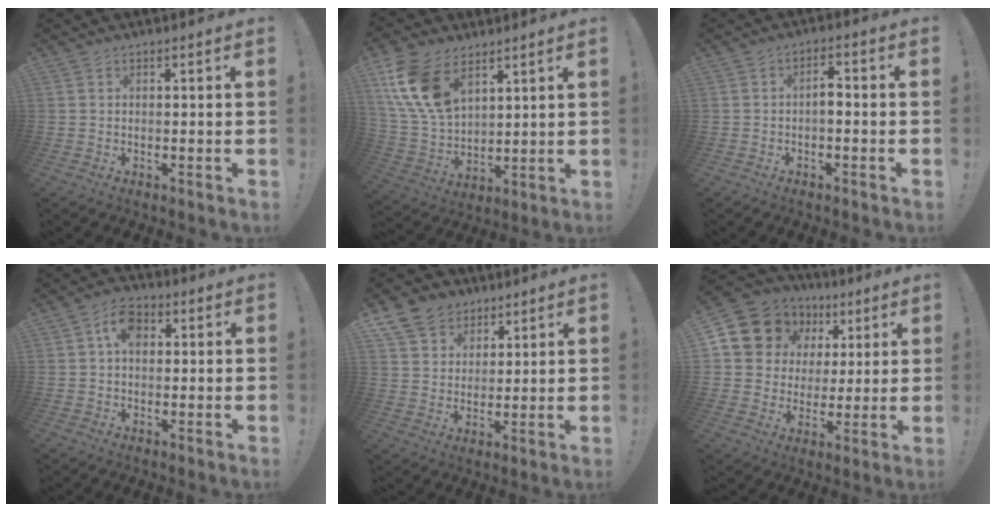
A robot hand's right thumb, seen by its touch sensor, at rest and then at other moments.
{"total": 16.5, "force": [8.8, 9.8, 9.8], "torque": [-0.208, -0.042, 0.168]}
{"total": 3.6, "force": [-1.2, 1.8, 2.9], "torque": [-0.048, 0.008, -0.024]}
{"total": 7.3, "force": [1.8, 4.8, 5.2], "torque": [-0.091, 0.012, 0.035]}
{"total": 10.0, "force": [6.2, 7.4, 2.3], "torque": [-0.043, -0.042, 0.125]}
{"total": 12.3, "force": [5.7, 10.3, 3.6], "torque": [-0.064, -0.029, 0.123]}